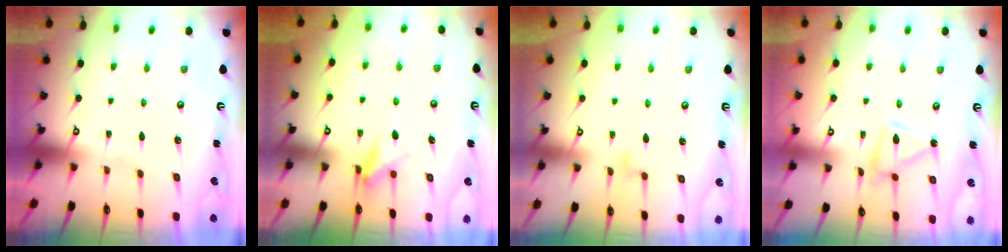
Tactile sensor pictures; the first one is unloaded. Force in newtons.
{"total": 6.9, "press": 6.7, "slide": 1.4}
{"total": 4.0, "press": 4.0, "slide": 0.2}
{"total": 9.5, "press": 9.5, "slide": 0.3}